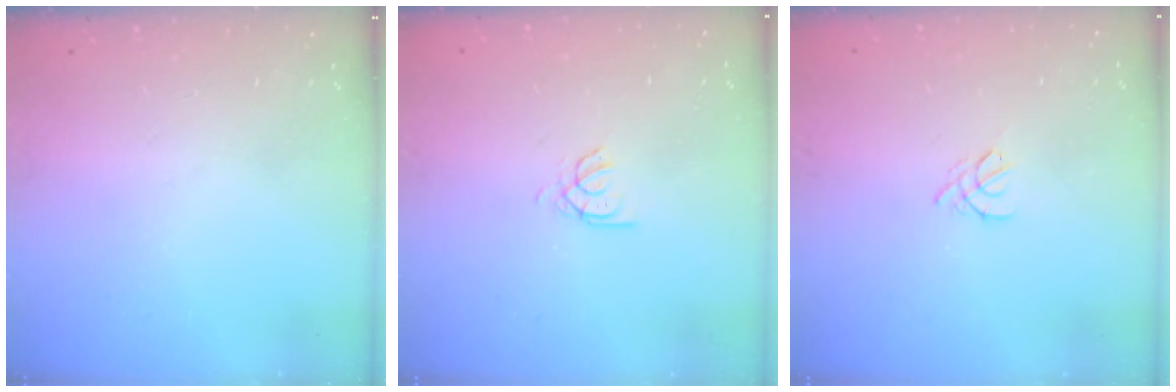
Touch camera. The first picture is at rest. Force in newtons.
{"total": 2.4, "press": 2.3, "slide": 0.4}
{"total": 2.0, "press": 1.9, "slide": 0.5}